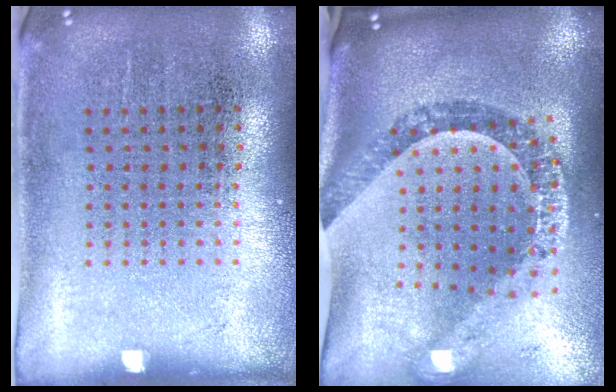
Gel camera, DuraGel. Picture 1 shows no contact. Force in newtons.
{"total": 2.1, "press": 1.8, "slide": 1.2}